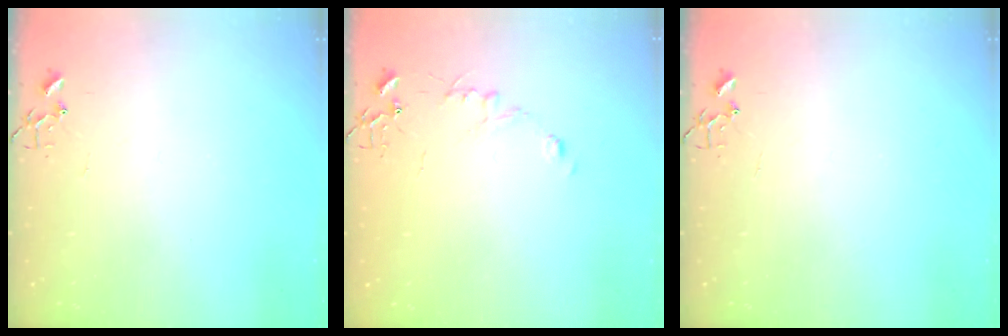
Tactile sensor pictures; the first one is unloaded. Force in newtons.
{"total": 5.5, "press": 5.5, "slide": 0.6}
{"total": 0.0}